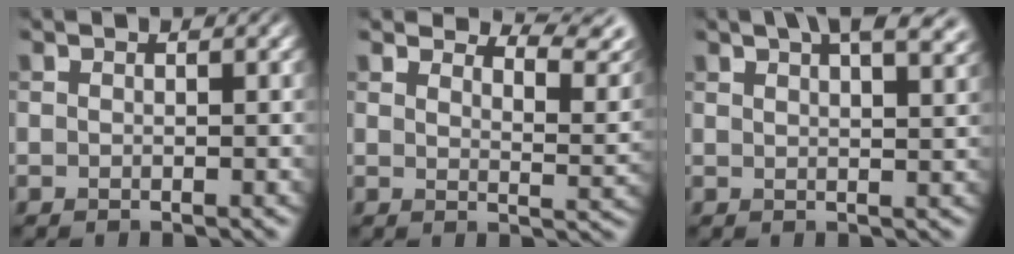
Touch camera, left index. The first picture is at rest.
{"total": 6.0, "force": [5.4, 1.2, 2.1], "torque": [-0.033, 0.001, 0.075]}
{"total": 7.8, "force": [5.0, 3.1, 5.1], "torque": [-0.039, 0.031, 0.045]}